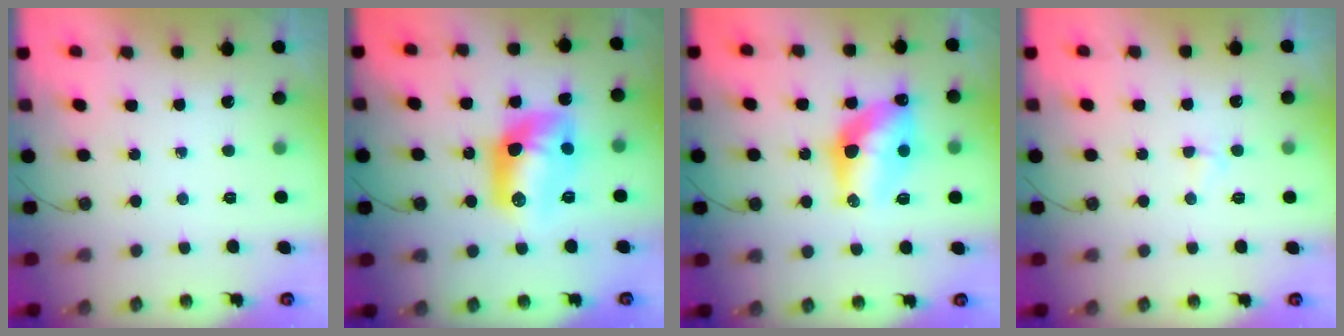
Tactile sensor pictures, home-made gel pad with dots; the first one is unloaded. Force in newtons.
{"total": 13.0, "press": 12.9, "slide": 0.9}
{"total": 13.3, "press": 13.3, "slide": 0.8}
{"total": 3.0, "press": 3.0, "slide": 0.3}